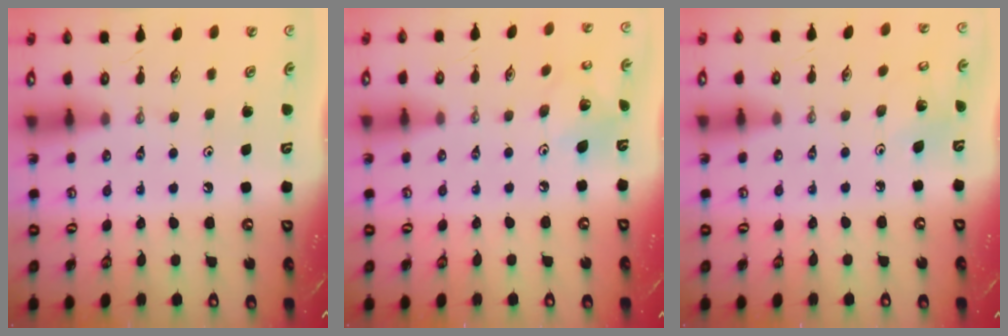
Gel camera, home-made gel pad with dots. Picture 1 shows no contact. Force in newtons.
{"total": 7.1, "press": 7.1, "slide": 0.4}
{"total": 3.7, "press": 3.4, "slide": 1.3}